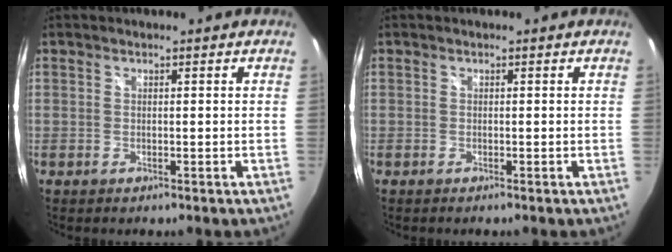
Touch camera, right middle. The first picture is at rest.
{"total": 0.0}